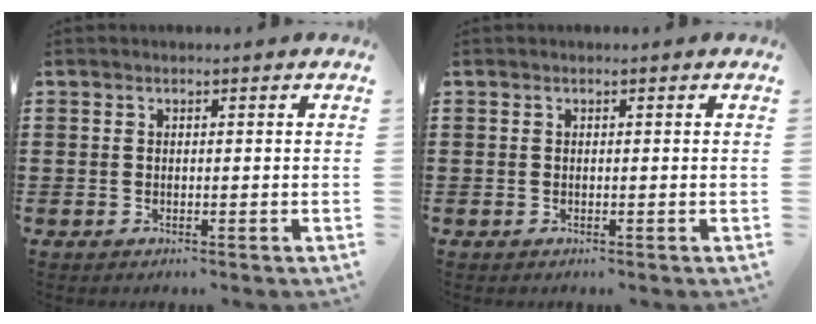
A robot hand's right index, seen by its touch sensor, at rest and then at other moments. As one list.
[{"total": 0.0}]